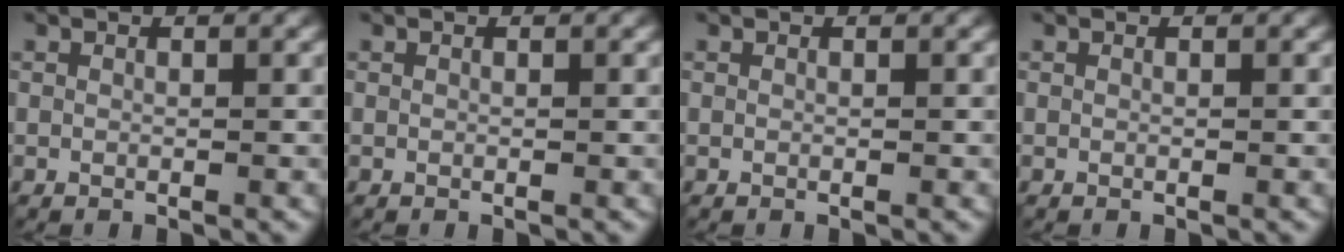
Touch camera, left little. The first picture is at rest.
{"total": 0.0}
{"total": 0.0}
{"total": 0.0}